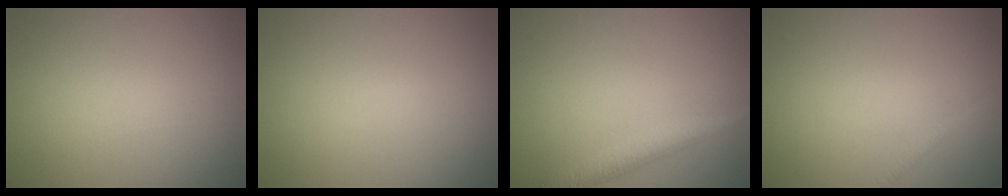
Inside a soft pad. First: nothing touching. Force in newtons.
{"total": 0.0}
{"total": 3.3, "press": 3.3, "slide": 0.1}
{"total": 1.0, "press": 1.0, "slide": 0.0}